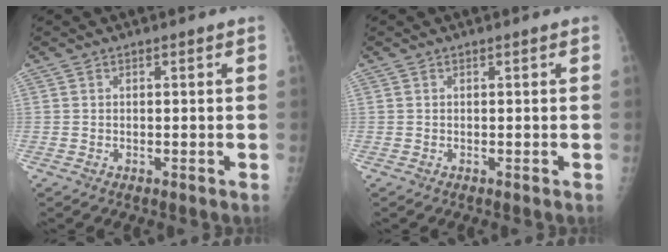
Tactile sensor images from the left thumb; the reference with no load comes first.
{"total": 0.0}